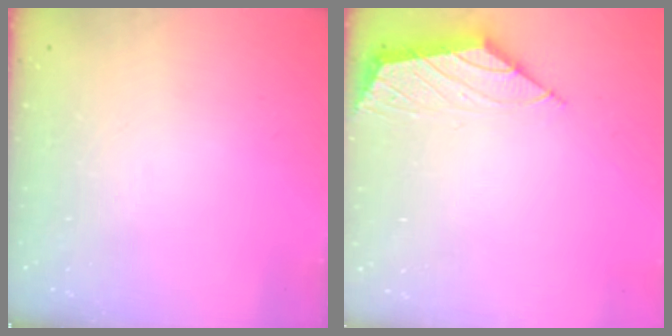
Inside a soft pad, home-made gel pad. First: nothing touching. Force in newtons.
{"total": 2.2, "press": 2.2, "slide": 0.5}